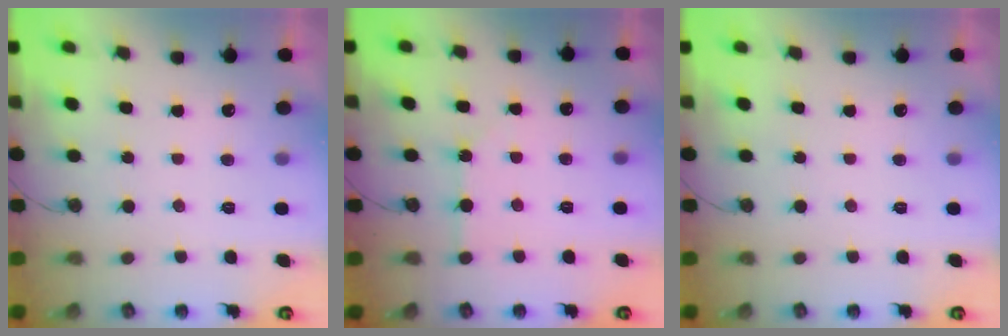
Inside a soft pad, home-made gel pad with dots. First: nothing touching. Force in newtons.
{"total": 1.7, "press": 1.7, "slide": 0.3}
{"total": 0.0}